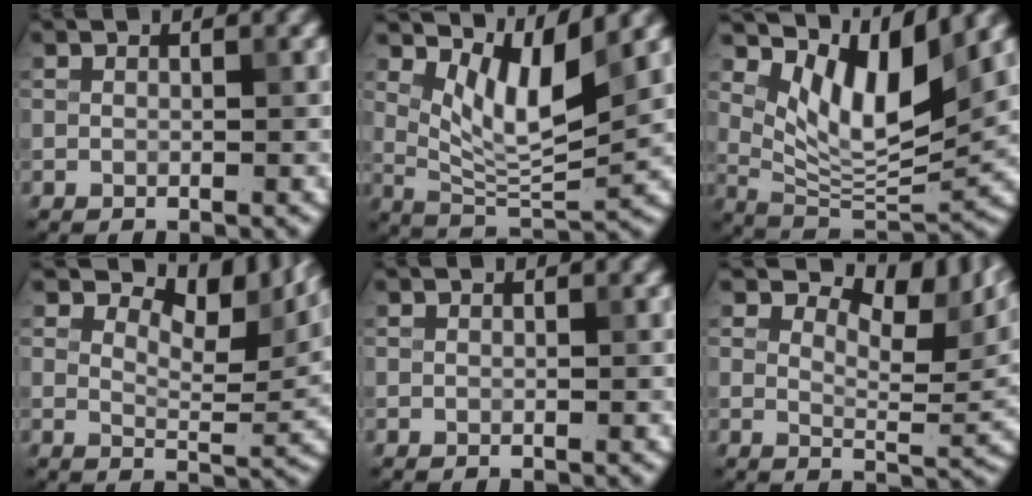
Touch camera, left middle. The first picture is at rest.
{"total": 5.7, "force": [2.8, 1.8, 4.6], "torque": [-0.089, -0.017, 0.055]}
{"total": 7.7, "force": [4.1, 2.9, 5.9], "torque": [-0.104, -0.017, 0.077]}
{"total": 8.6, "force": [6.0, 3.3, 5.2], "torque": [-0.077, 0.005, 0.086]}
{"total": 0.0}
{"total": 8.7, "force": [5.5, 3.4, 5.8], "torque": [-0.085, 0.005, 0.086]}